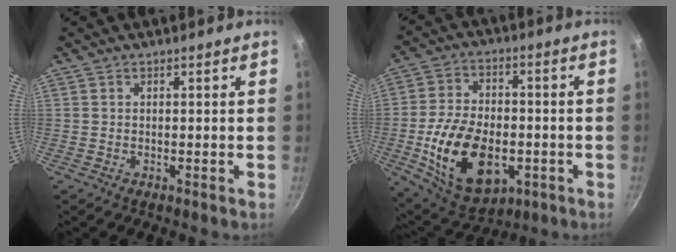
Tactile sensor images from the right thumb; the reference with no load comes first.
{"total": 19.3, "force": [-4.6, 12.0, 14.4], "torque": [-0.241, 0.015, -0.064]}